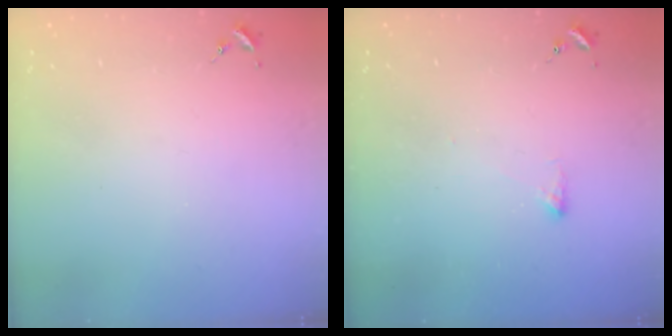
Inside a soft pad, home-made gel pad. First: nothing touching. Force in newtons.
{"total": 2.7, "press": 2.6, "slide": 0.5}